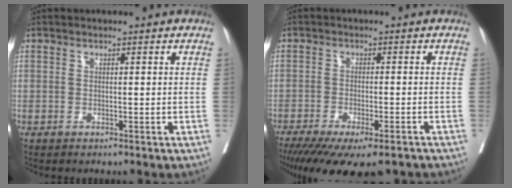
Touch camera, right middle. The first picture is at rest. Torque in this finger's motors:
{"motor_torque": [1.10, -1.04, 0.34, 0.14]}